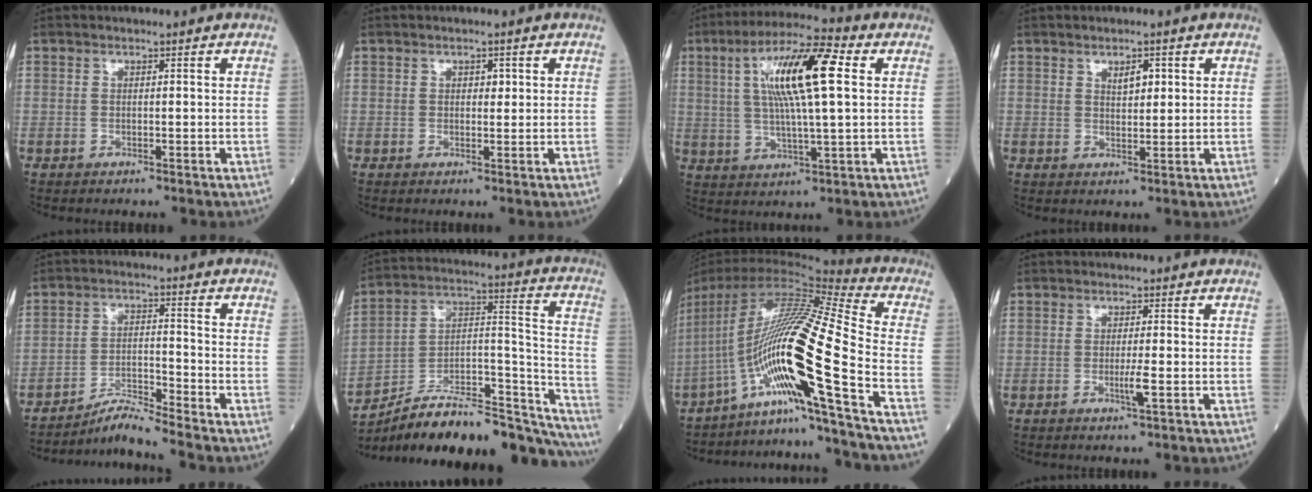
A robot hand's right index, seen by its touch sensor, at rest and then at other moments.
{"total": 1.4, "force": [0.5, 0.8, 1.0], "torque": [-0.012, 0.001, 0.005]}
{"total": 14.2, "force": [3.4, 1.8, 13.6], "torque": [-0.254, 0.020, 0.056]}
{"total": 2.7, "force": [1.2, 1.1, 2.1], "torque": [-0.035, -0.001, 0.022]}
{"total": 5.7, "force": [-5.3, -1.6, 1.1], "torque": [-0.025, -0.014, -0.097]}
{"total": 28.5, "force": [-24.8, 5.8, 12.8], "torque": [-0.140, 0.037, -0.370]}
{"total": 20.6, "force": [-9.8, -2.3, 18.0], "torque": [-0.361, -0.005, -0.183]}
{"total": 2.2, "force": [-0.7, -0.3, 2.1], "torque": [-0.040, -0.004, -0.013]}